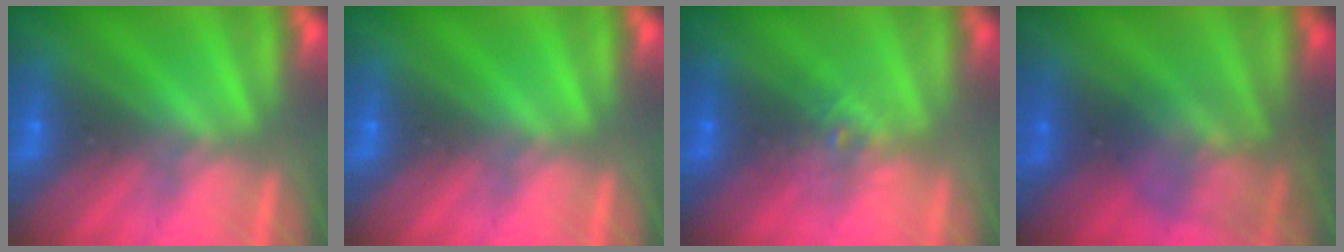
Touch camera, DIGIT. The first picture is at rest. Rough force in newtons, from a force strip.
{"total": 0.0}
{"total": 2.1}
{"total": 2.3}